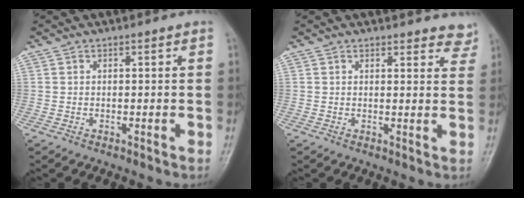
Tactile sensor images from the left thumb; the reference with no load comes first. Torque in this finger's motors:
{"motor_torque": [0.01, -0.07, -0.20, -0.21, 0.02]}